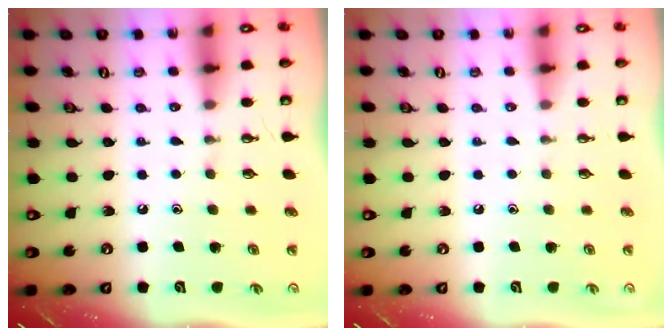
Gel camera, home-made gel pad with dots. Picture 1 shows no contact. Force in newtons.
{"total": 0.0}